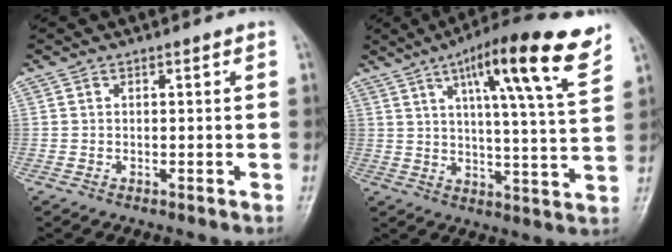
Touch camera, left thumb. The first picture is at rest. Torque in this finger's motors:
{"motor_torque": [0.54, 0.54, 1.67, -1.10, 0.12]}